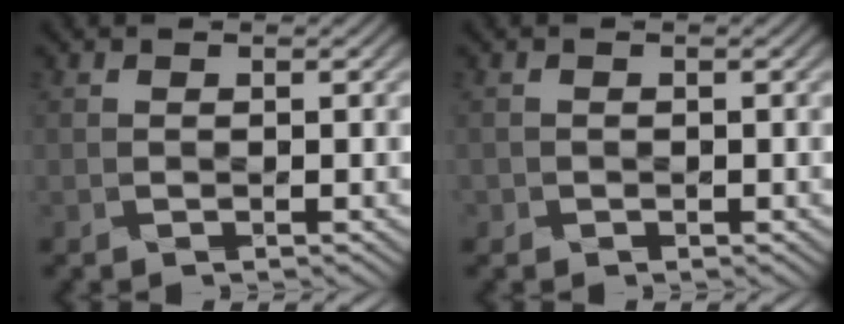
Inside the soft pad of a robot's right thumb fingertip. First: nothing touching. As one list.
[{"total": 0.8, "force": [-0.3, 0.8, 0.0], "torque": [-0.009, 0.005, -0.004]}]